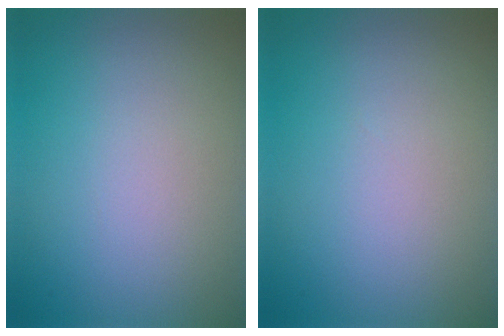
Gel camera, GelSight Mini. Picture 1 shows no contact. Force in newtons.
{"total": 0.0}